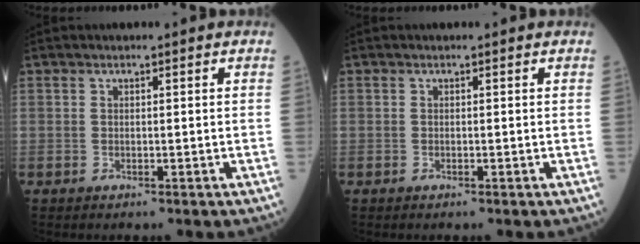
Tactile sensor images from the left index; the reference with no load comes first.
{"total": 0.0}